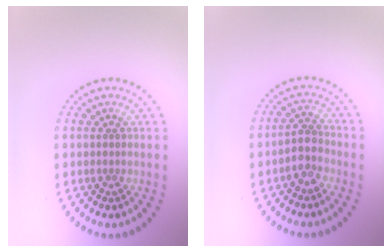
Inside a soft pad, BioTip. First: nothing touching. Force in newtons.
{"total": 2.3, "press": 2.0, "slide": 1.2}